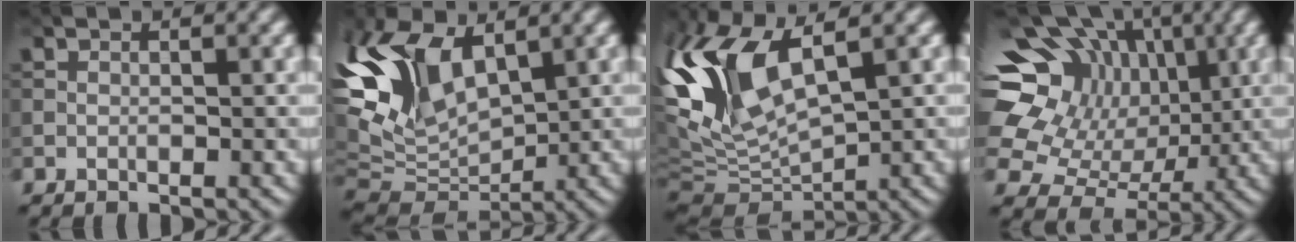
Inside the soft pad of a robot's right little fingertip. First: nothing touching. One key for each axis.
{"total": 10.1, "fx": 4.0, "fy": 5.7, "fz": 7.3, "tx": -0.176, "ty": 0.007, "tz": 0.067}
{"total": 9.3, "fx": 3.1, "fy": 3.8, "fz": 7.9, "tx": -0.181, "ty": 0.003, "tz": 0.058}
{"total": 16.4, "fx": 5.1, "fy": 13.3, "fz": 8.1, "tx": -0.207, "ty": 0.042, "tz": 0.088}